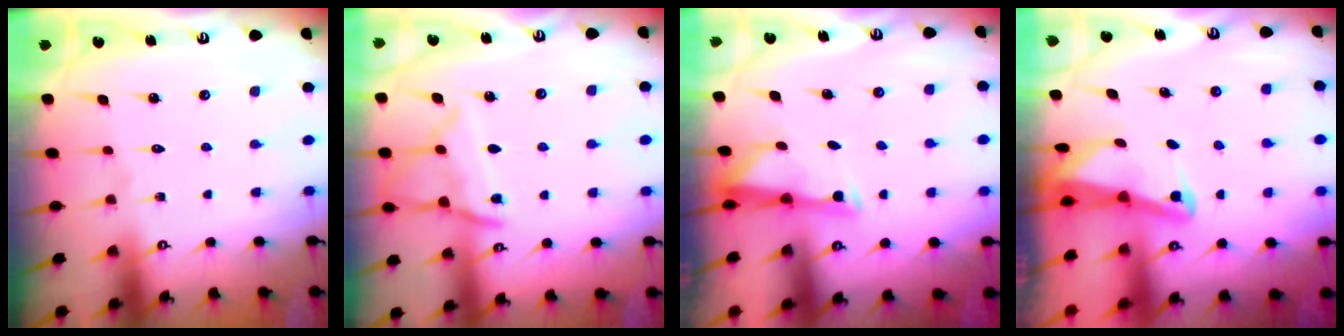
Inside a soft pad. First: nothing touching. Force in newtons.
{"total": 12.2, "press": 12.1, "slide": 1.1}
{"total": 3.3, "press": 3.3, "slide": 0.3}
{"total": 2.6, "press": 2.5, "slide": 0.6}